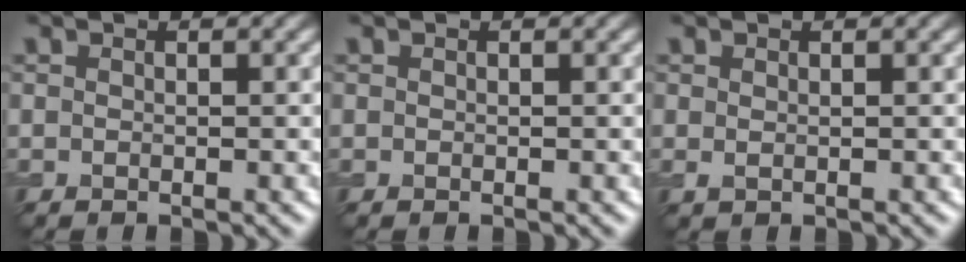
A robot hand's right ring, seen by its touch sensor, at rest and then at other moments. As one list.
[{"total": 0.0}, {"total": 0.5, "force": [0.3, 0.2, 0.4], "torque": [-0.009, 0.000, 0.006]}]